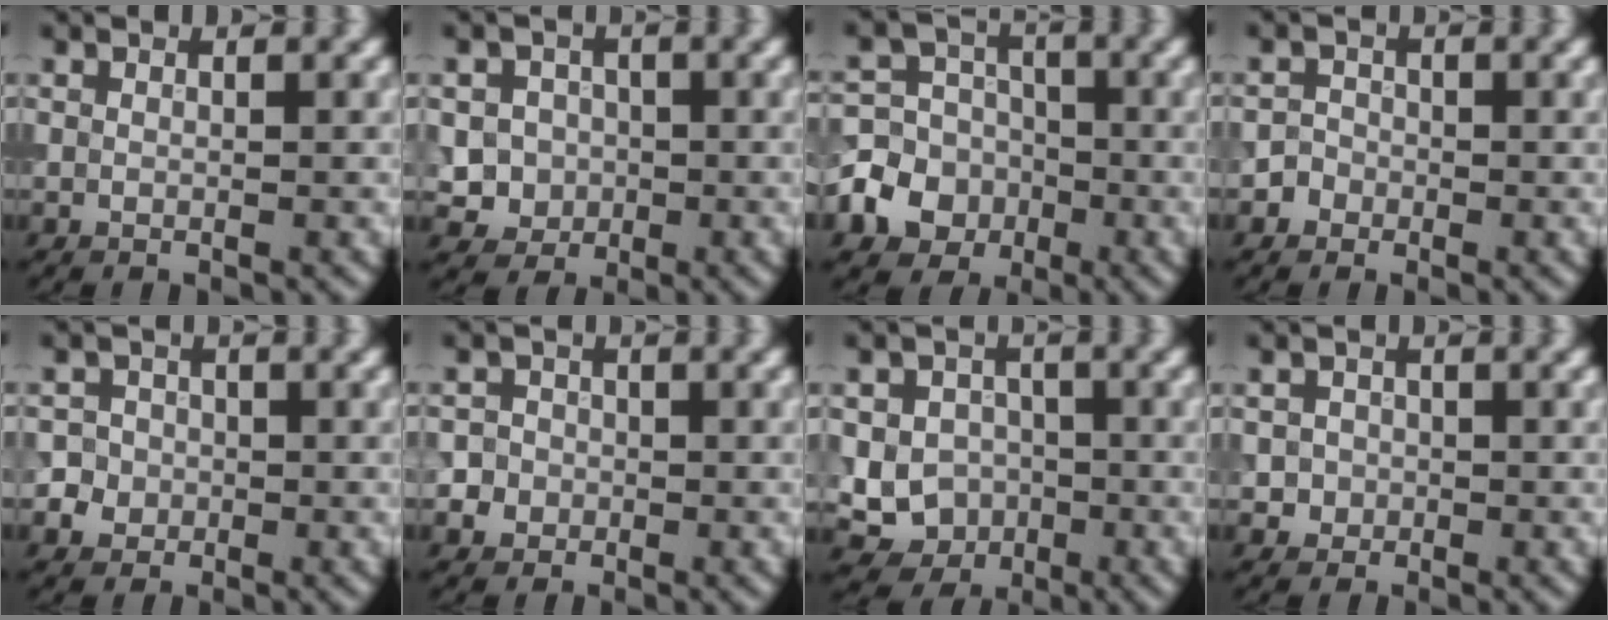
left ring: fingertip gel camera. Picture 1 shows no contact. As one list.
[{"total": 3.8, "force": [-0.2, 3.6, 1.2], "torque": [-0.005, 0.010, -0.014]}, {"total": 8.4, "force": [-3.0, 7.5, 2.4], "torque": [-0.037, -0.006, -0.083]}, {"total": 1.3, "force": [-0.5, 1.1, 0.0], "torque": [0.019, 0.002, -0.014]}, {"total": 4.1, "force": [-0.7, 3.9, 1.0], "torque": [0.009, 0.017, -0.029]}, {"total": 3.7, "force": [-0.7, 3.5, 0.9], "torque": [0.012, 0.014, -0.033]}, {"total": 5.7, "force": [-1.0, 5.2, 2.2], "torque": [-0.011, -0.005, -0.040]}, {"total": 1.5, "force": [-0.2, 1.5, 0.2], "torque": [0.014, -0.003, -0.004]}]